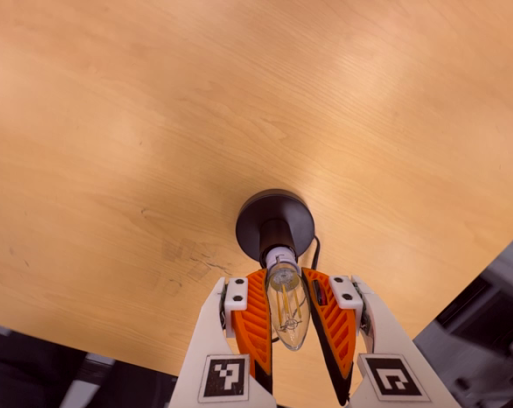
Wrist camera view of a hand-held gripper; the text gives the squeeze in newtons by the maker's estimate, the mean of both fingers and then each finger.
{"total": 14.2, "left": 14.7, "right": 13.7}